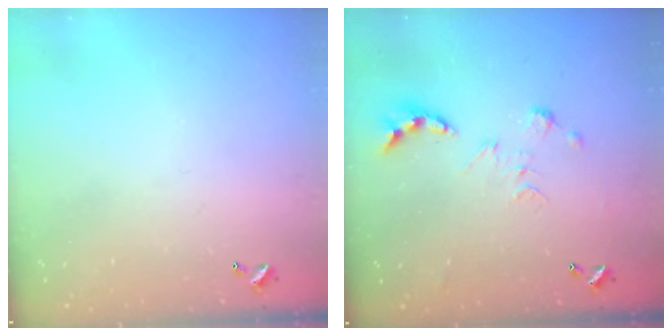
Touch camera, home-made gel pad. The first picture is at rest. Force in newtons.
{"total": 0.0}